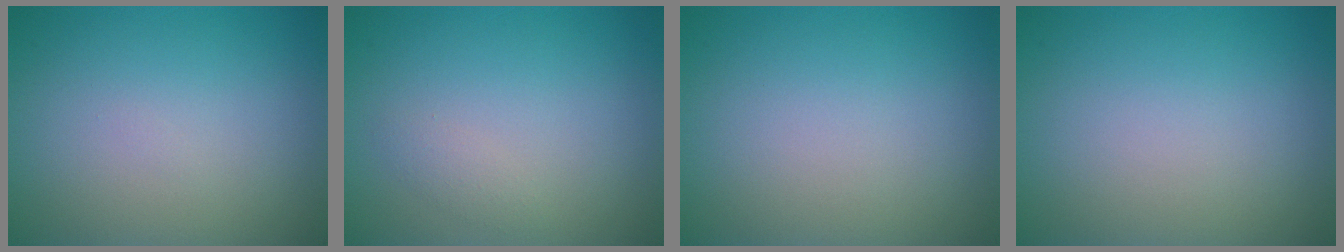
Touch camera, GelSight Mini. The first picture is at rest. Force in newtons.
{"total": 0.9, "press": 0.9, "slide": 0.1}
{"total": 0.0}
{"total": 0.0}